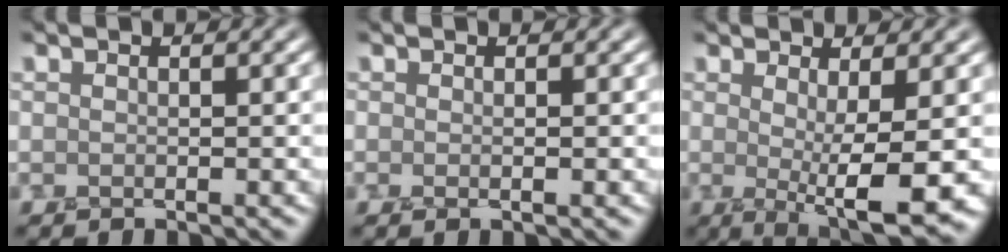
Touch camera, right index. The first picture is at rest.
{"total": 0.5, "force": [-0.2, 0.1, 0.5], "torque": [-0.008, -0.003, -0.004]}
{"total": 5.8, "force": [-0.5, 1.3, 5.7], "torque": [-0.078, -0.011, -0.008]}